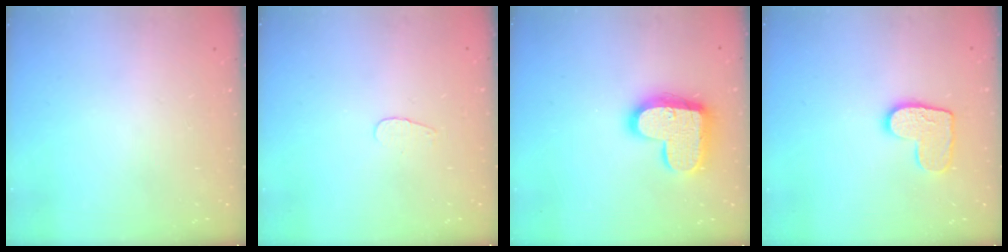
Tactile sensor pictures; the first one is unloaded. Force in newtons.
{"total": 3.1, "press": 3.1, "slide": 0.4}
{"total": 16.9, "press": 16.8, "slide": 1.1}
{"total": 10.3, "press": 10.2, "slide": 0.6}